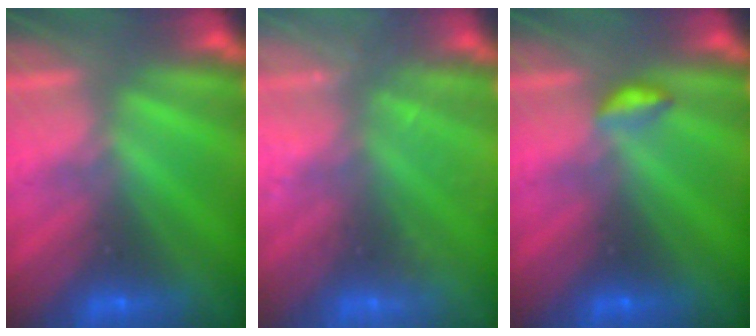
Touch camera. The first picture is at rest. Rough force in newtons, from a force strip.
{"total": 2.7}
{"total": 2.9}